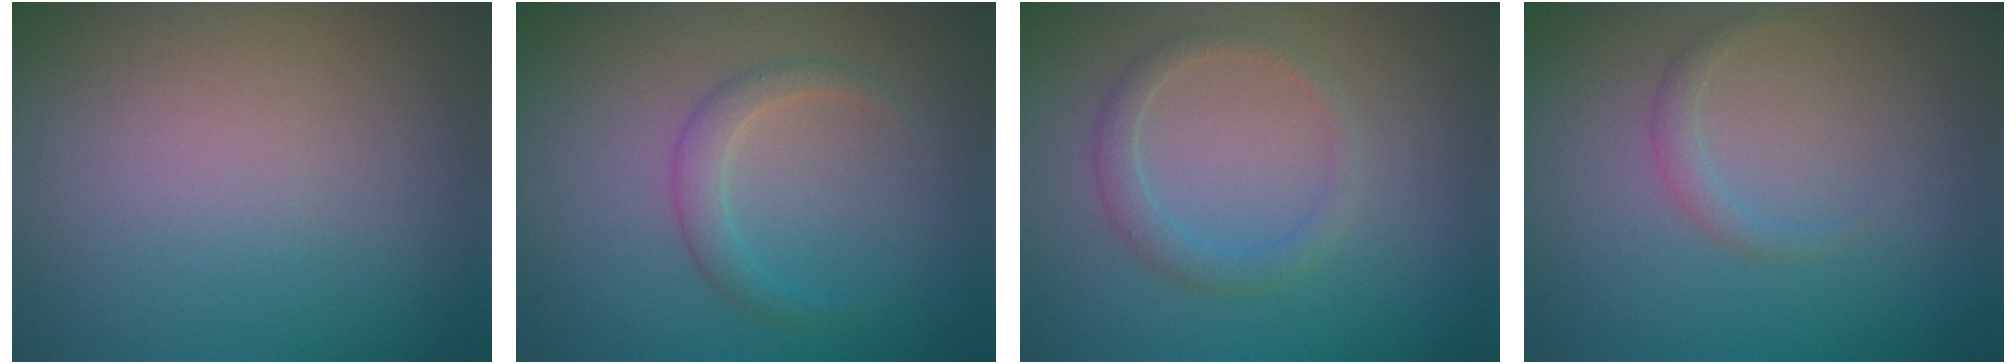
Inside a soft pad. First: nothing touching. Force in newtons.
{"total": 1.9, "press": 1.9, "slide": 0.1}
{"total": 1.9, "press": 1.9, "slide": 0.1}
{"total": 1.1, "press": 1.1, "slide": 0.0}